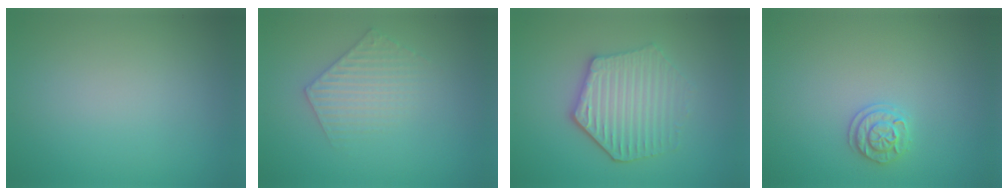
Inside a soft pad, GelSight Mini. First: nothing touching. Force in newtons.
{"total": 2.9, "press": 2.9, "slide": 0.5}
{"total": 4.8, "press": 4.0, "slide": 2.5}
{"total": 1.8, "press": 1.8, "slide": 0.5}